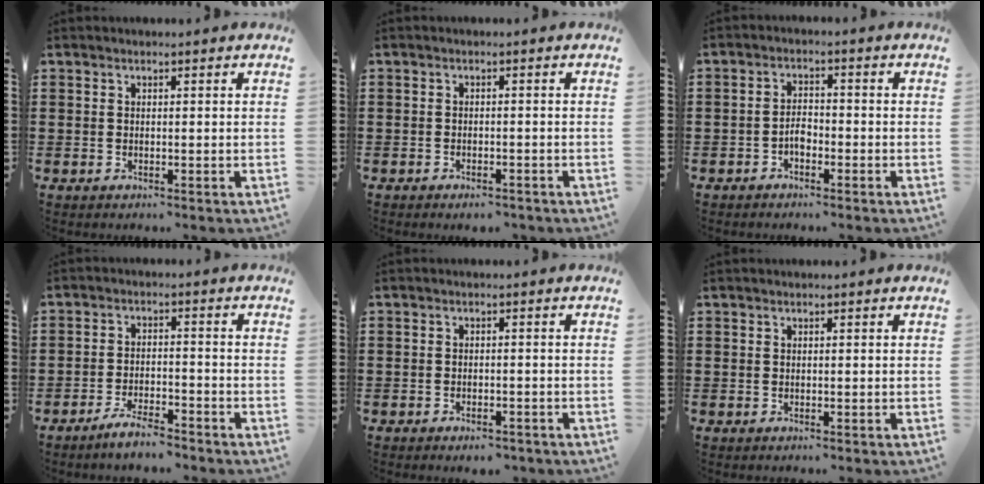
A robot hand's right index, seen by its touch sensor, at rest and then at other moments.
{"total": 1.4, "force": [-1.3, 0.2, 0.3], "torque": [-0.011, 0.000, -0.027]}
{"total": 2.5, "force": [-1.2, 1.4, 1.6], "torque": [-0.035, 0.005, -0.025]}
{"total": 4.3, "force": [-4.0, 0.4, 1.5], "torque": [-0.033, 0.005, -0.079]}
{"total": 1.7, "force": [-1.6, 0.4, 0.3], "torque": [-0.012, -0.001, -0.033]}
{"total": 0.0}